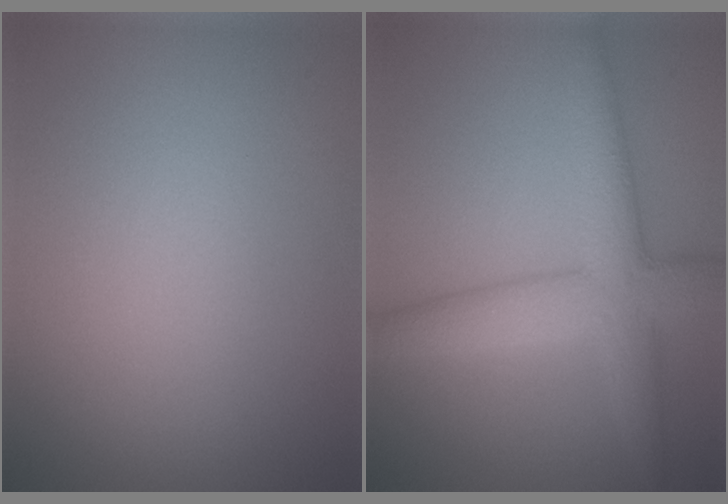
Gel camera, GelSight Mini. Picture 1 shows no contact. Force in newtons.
{"total": 5.6, "press": 5.6, "slide": 0.1}